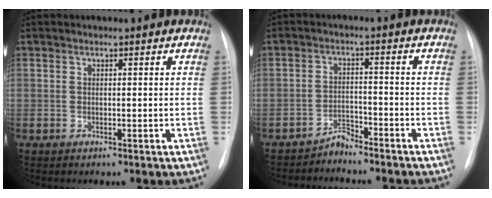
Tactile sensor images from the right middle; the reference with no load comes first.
{"total": 3.0, "force": [-3.0, 0.3, 0.0], "torque": [0.004, -0.005, -0.050]}